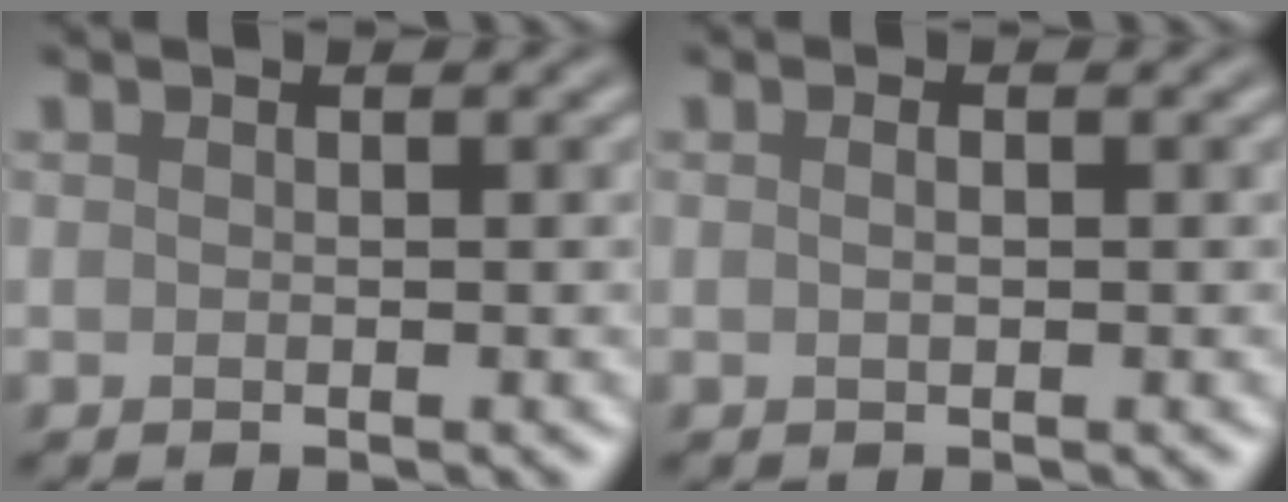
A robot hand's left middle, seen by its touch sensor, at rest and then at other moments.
{"total": 0.7, "force": [0.1, 0.3, 0.6], "torque": [-0.013, -0.001, 0.001]}